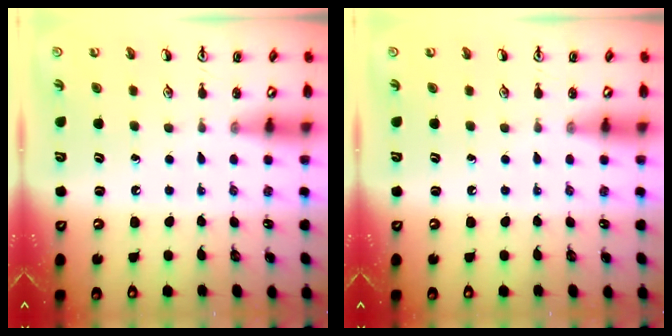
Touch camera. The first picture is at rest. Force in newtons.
{"total": 0.0}